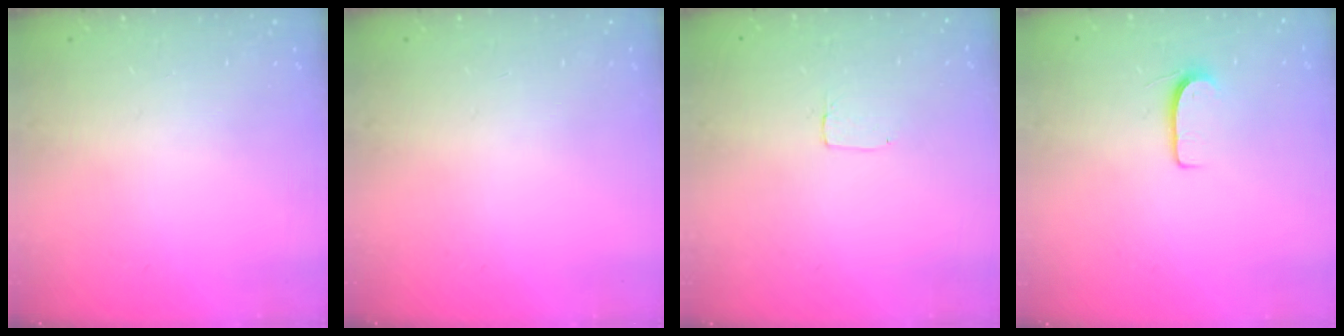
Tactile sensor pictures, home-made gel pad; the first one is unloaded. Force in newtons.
{"total": 0.0}
{"total": 2.0, "press": 2.0, "slide": 0.0}
{"total": 6.2, "press": 6.2, "slide": 0.6}